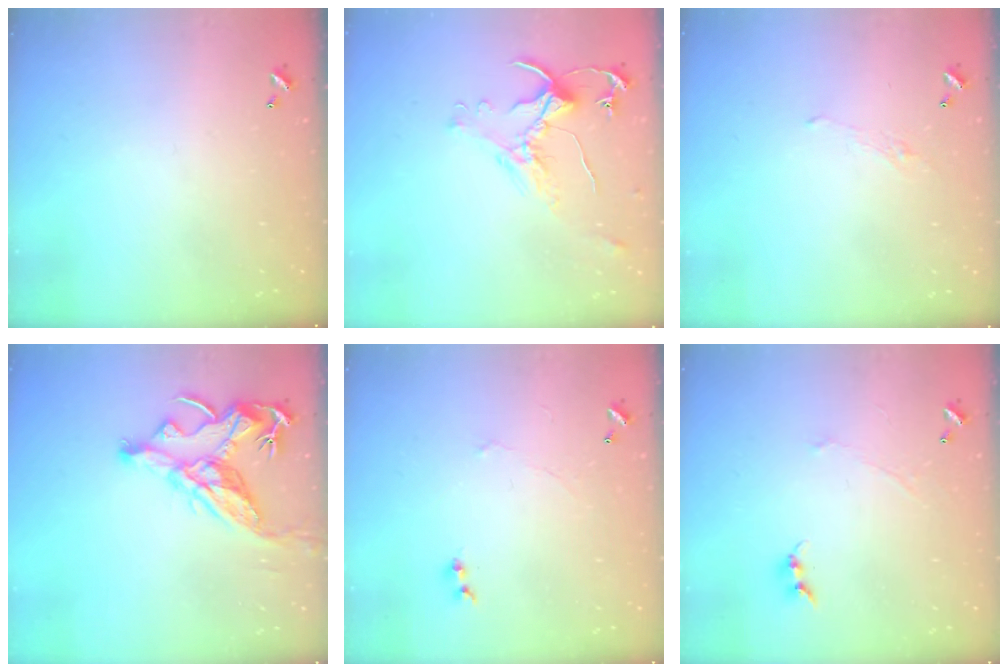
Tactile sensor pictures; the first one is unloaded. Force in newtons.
{"total": 0.8, "press": 0.7, "slide": 0.3}
{"total": 1.6, "press": 1.5, "slide": 0.7}
{"total": 10.0, "press": 9.9, "slide": 1.4}
{"total": 0.7, "press": 0.4, "slide": 0.6}
{"total": 1.3, "press": 1.2, "slide": 0.5}